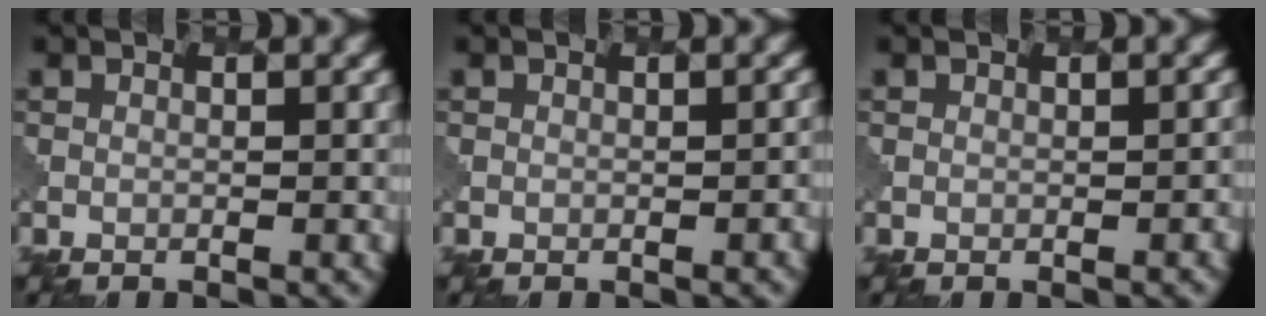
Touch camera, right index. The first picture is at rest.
{"total": 1.9, "force": [-0.7, 1.2, 1.2], "torque": [-0.006, 0.002, 0.002]}
{"total": 2.1, "force": [-0.6, 1.5, 1.4], "torque": [-0.006, 0.000, 0.001]}